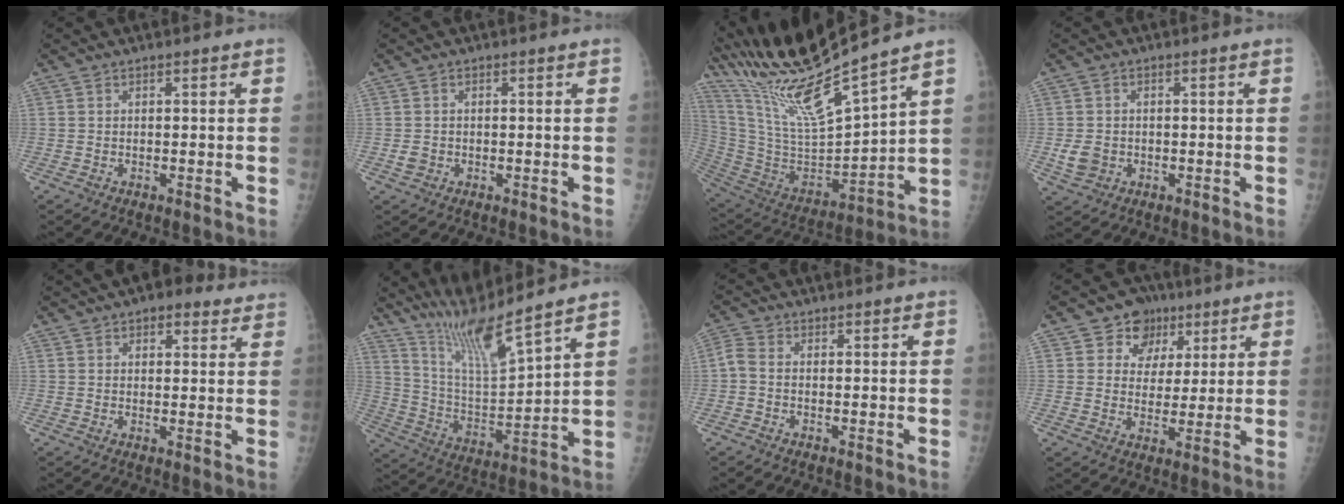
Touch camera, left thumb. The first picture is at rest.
{"total": 1.9, "force": [-0.4, 1.6, 0.8], "torque": [-0.010, 0.002, -0.005]}
{"total": 22.0, "force": [18.3, 0.7, 12.2], "torque": [-0.216, -0.080, 0.357]}
{"total": 4.1, "force": [-0.8, 3.4, 2.1], "torque": [-0.035, 0.002, -0.007]}
{"total": 8.3, "force": [5.9, 3.8, 4.4], "torque": [-0.026, -0.007, 0.078]}
{"total": 13.6, "force": [11.7, -0.1, 6.9], "torque": [-0.122, -0.074, 0.230]}
{"total": 2.1, "force": [-0.4, 1.1, 1.7], "torque": [-0.046, 0.001, -0.018]}
{"total": 8.0, "force": [4.1, 6.8, 1.5], "torque": [0.013, -0.012, 0.062]}